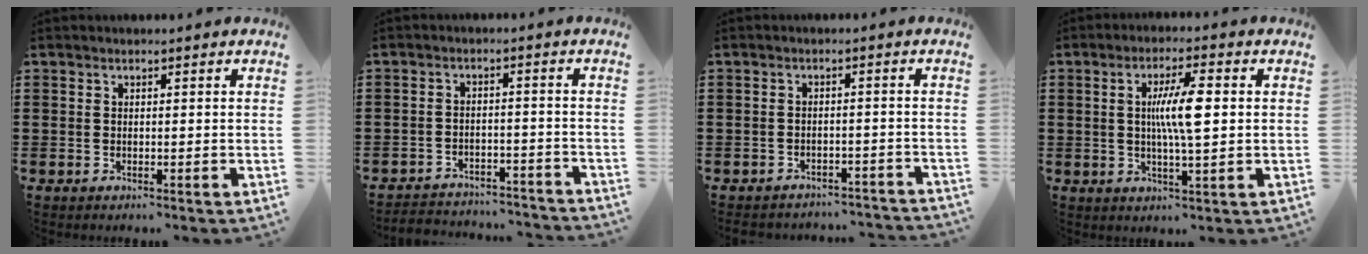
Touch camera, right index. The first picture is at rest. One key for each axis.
{"total": 3.5, "fx": -3.5, "fy": 0.4, "fz": 0.2, "tx": -0.009, "ty": 0.003, "tz": -0.074}
{"total": 2.4, "fx": -2.4, "fy": 0.3, "fz": 0.1, "tx": -0.008, "ty": 0.000, "tz": -0.051}
{"total": 7.5, "fx": 0.8, "fy": 1.3, "fz": 7.4, "tx": -0.136, "ty": 0.002, "tz": 0.009}